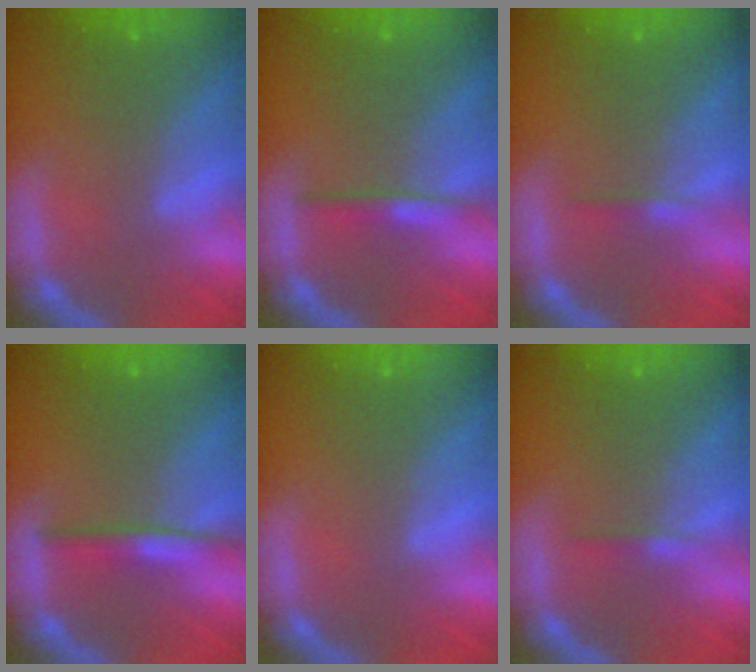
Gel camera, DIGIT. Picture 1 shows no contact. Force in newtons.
{"total": 2.0}
{"total": 0.9}
{"total": 2.5}
{"total": 0.0}
{"total": 0.9}